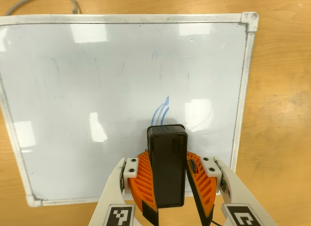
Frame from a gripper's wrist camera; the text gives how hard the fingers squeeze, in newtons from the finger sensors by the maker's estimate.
{"total": 8.3, "left": 9.1, "right": 7.6}